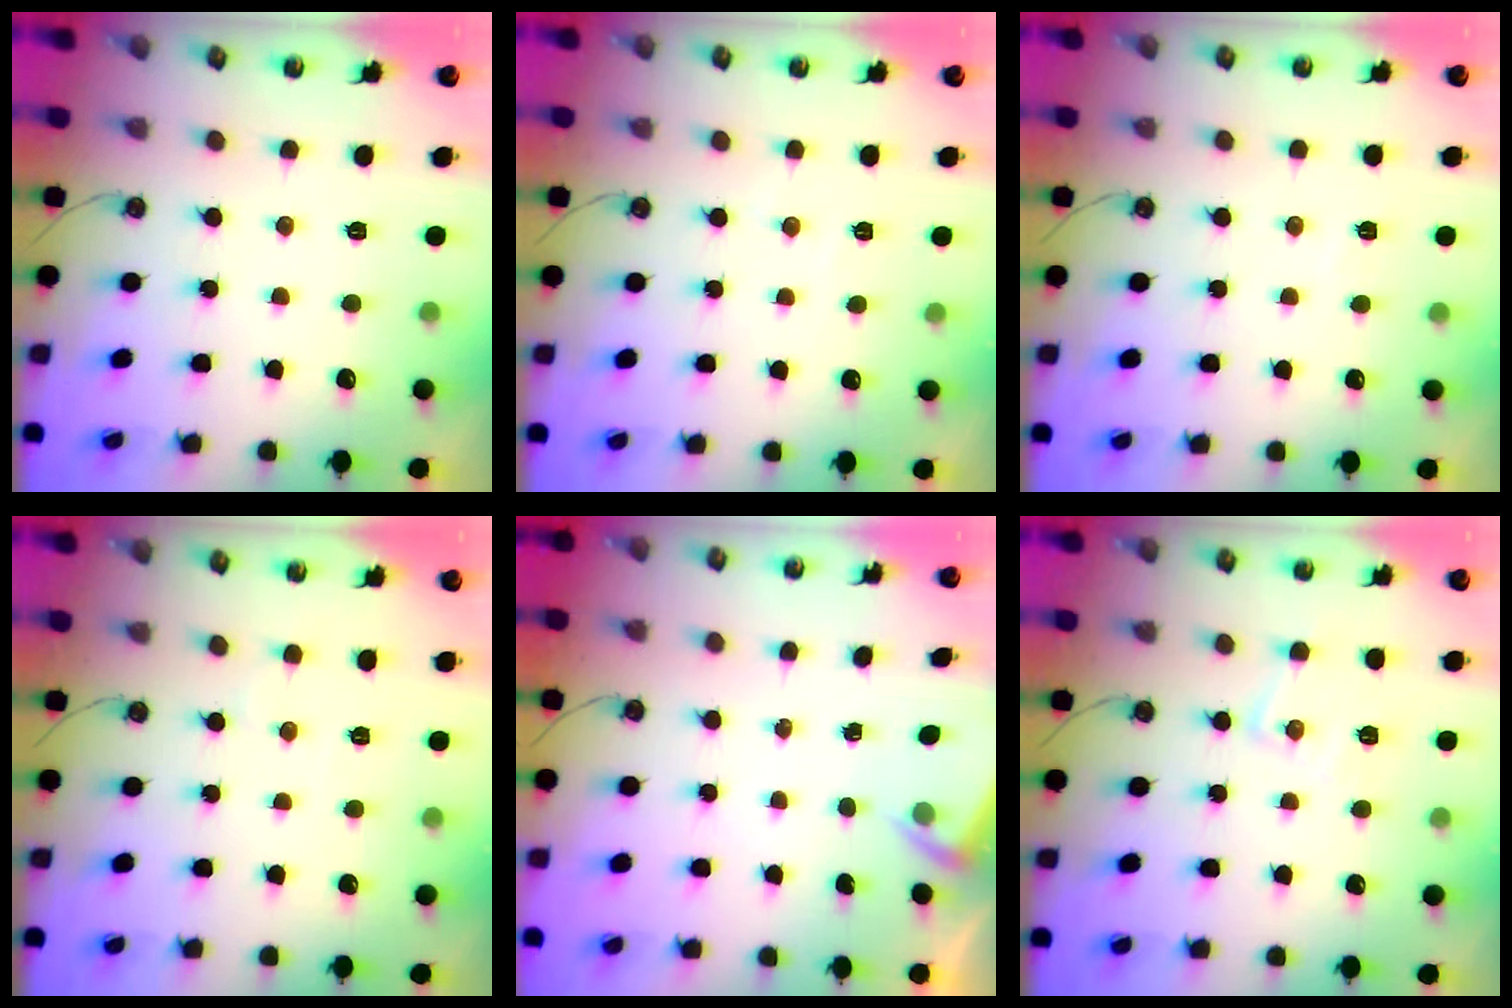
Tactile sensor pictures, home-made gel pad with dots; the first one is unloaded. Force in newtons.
{"total": 3.9, "press": 3.8, "slide": 0.6}
{"total": 3.7, "press": 3.7, "slide": 0.5}
{"total": 2.6, "press": 2.5, "slide": 0.5}
{"total": 2.9, "press": 2.9, "slide": 0.4}
{"total": 9.3, "press": 9.3, "slide": 0.6}